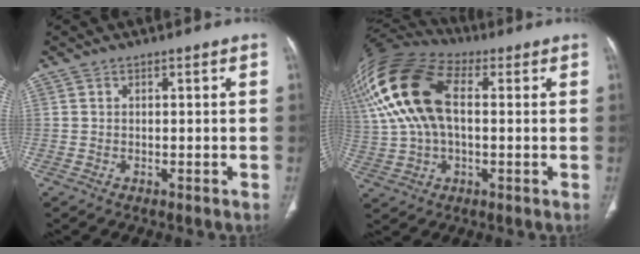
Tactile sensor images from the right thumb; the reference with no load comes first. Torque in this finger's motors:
{"motor_torque": [-0.84, 2.82, 2.35, 0.42, 0.77]}